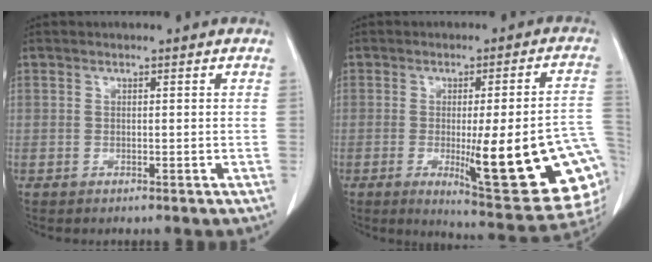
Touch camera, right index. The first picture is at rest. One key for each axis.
{"total": 22.0, "fx": -5.1, "fy": 3.1, "fz": 21.2, "tx": -0.185, "ty": -0.008, "tz": -0.051}